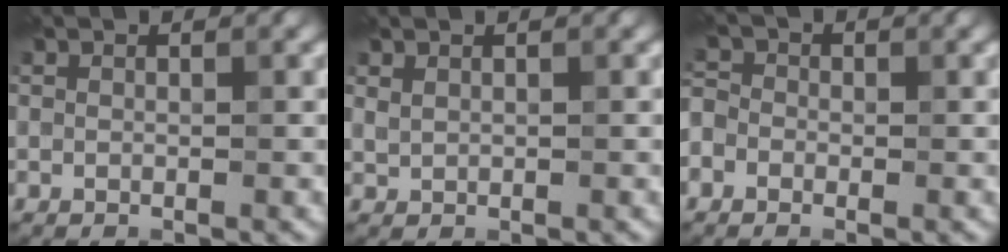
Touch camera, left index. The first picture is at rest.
{"total": 0.6, "force": [0.4, 0.3, 0.4], "torque": [-0.009, 0.004, 0.011]}
{"total": 3.1, "force": [-1.8, 2.4, 0.6], "torque": [0.001, 0.011, -0.052]}